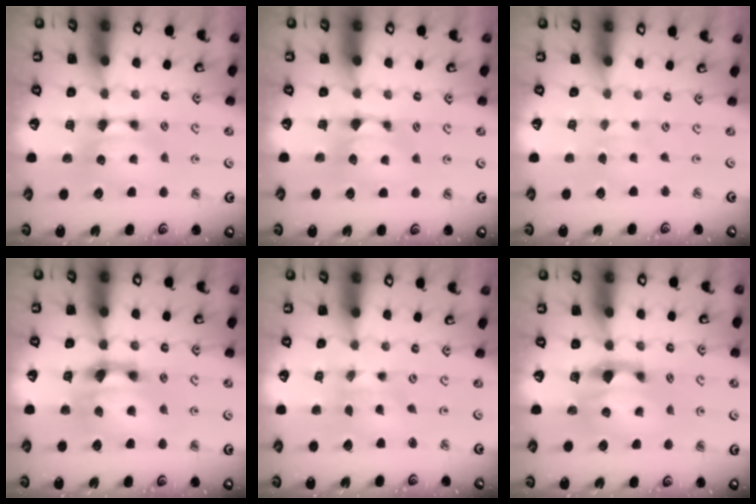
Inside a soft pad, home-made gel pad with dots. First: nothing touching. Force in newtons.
{"total": 0.9, "press": 0.2, "slide": 0.9}
{"total": 2.6, "press": 2.6, "slide": 0.2}
{"total": 3.8, "press": 3.2, "slide": 2.0}
{"total": 1.6, "press": 0.9, "slide": 1.4}
{"total": 2.2, "press": 1.8, "slide": 1.3}